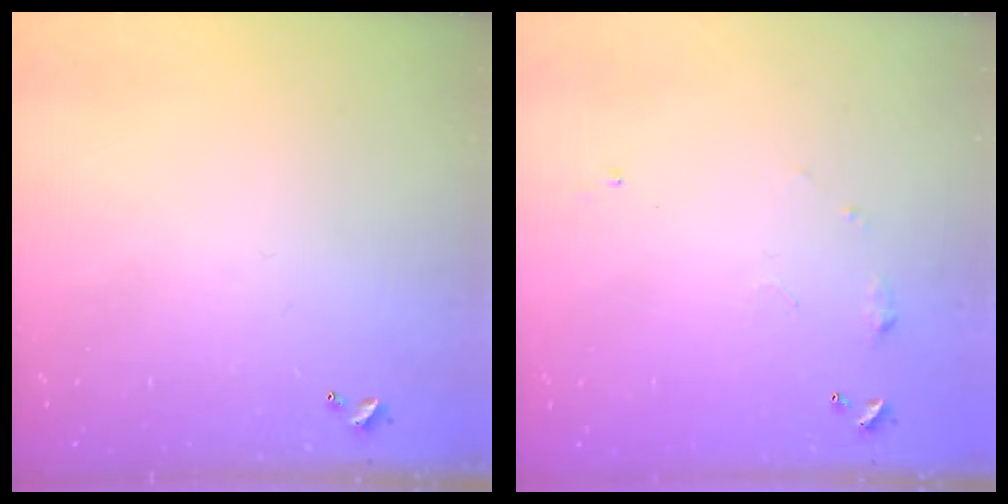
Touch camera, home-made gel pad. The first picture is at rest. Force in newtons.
{"total": 5.9, "press": 5.9, "slide": 0.8}